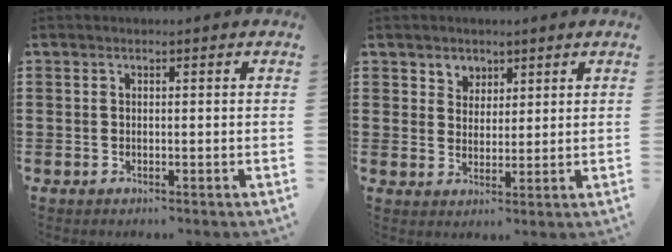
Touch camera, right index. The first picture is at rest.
{"total": 3.3, "force": [2.2, 2.5, -0.1], "torque": [-0.014, 0.008, 0.040]}